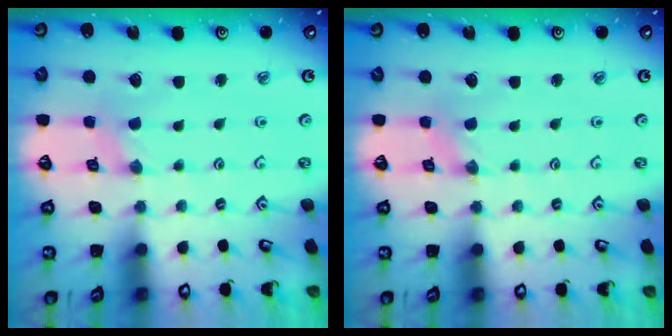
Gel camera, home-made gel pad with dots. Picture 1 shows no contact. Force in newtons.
{"total": 0.0}